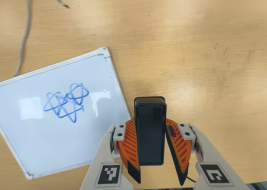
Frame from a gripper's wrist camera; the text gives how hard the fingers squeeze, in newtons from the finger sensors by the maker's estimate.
{"total": 5.9, "left": 5.6, "right": 6.2}